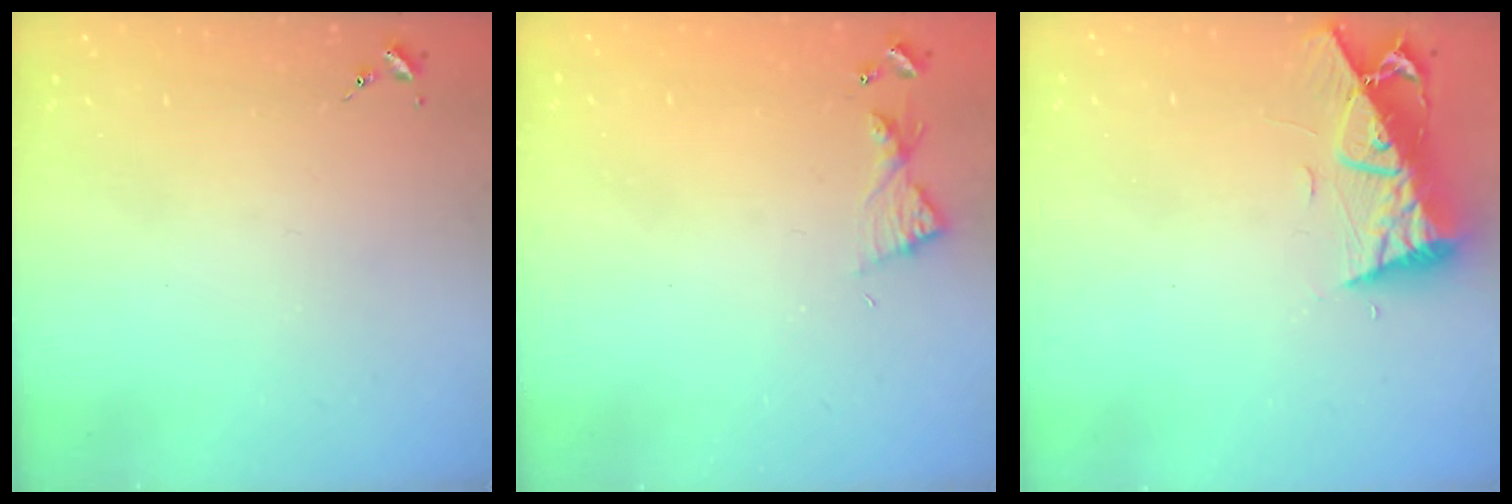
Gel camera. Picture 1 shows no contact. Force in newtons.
{"total": 5.7, "press": 5.6, "slide": 0.6}
{"total": 9.6, "press": 9.5, "slide": 1.2}